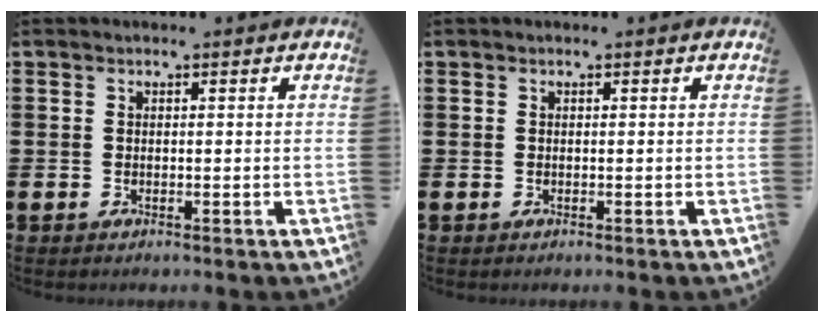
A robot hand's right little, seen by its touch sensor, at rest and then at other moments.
{"total": 0.0}